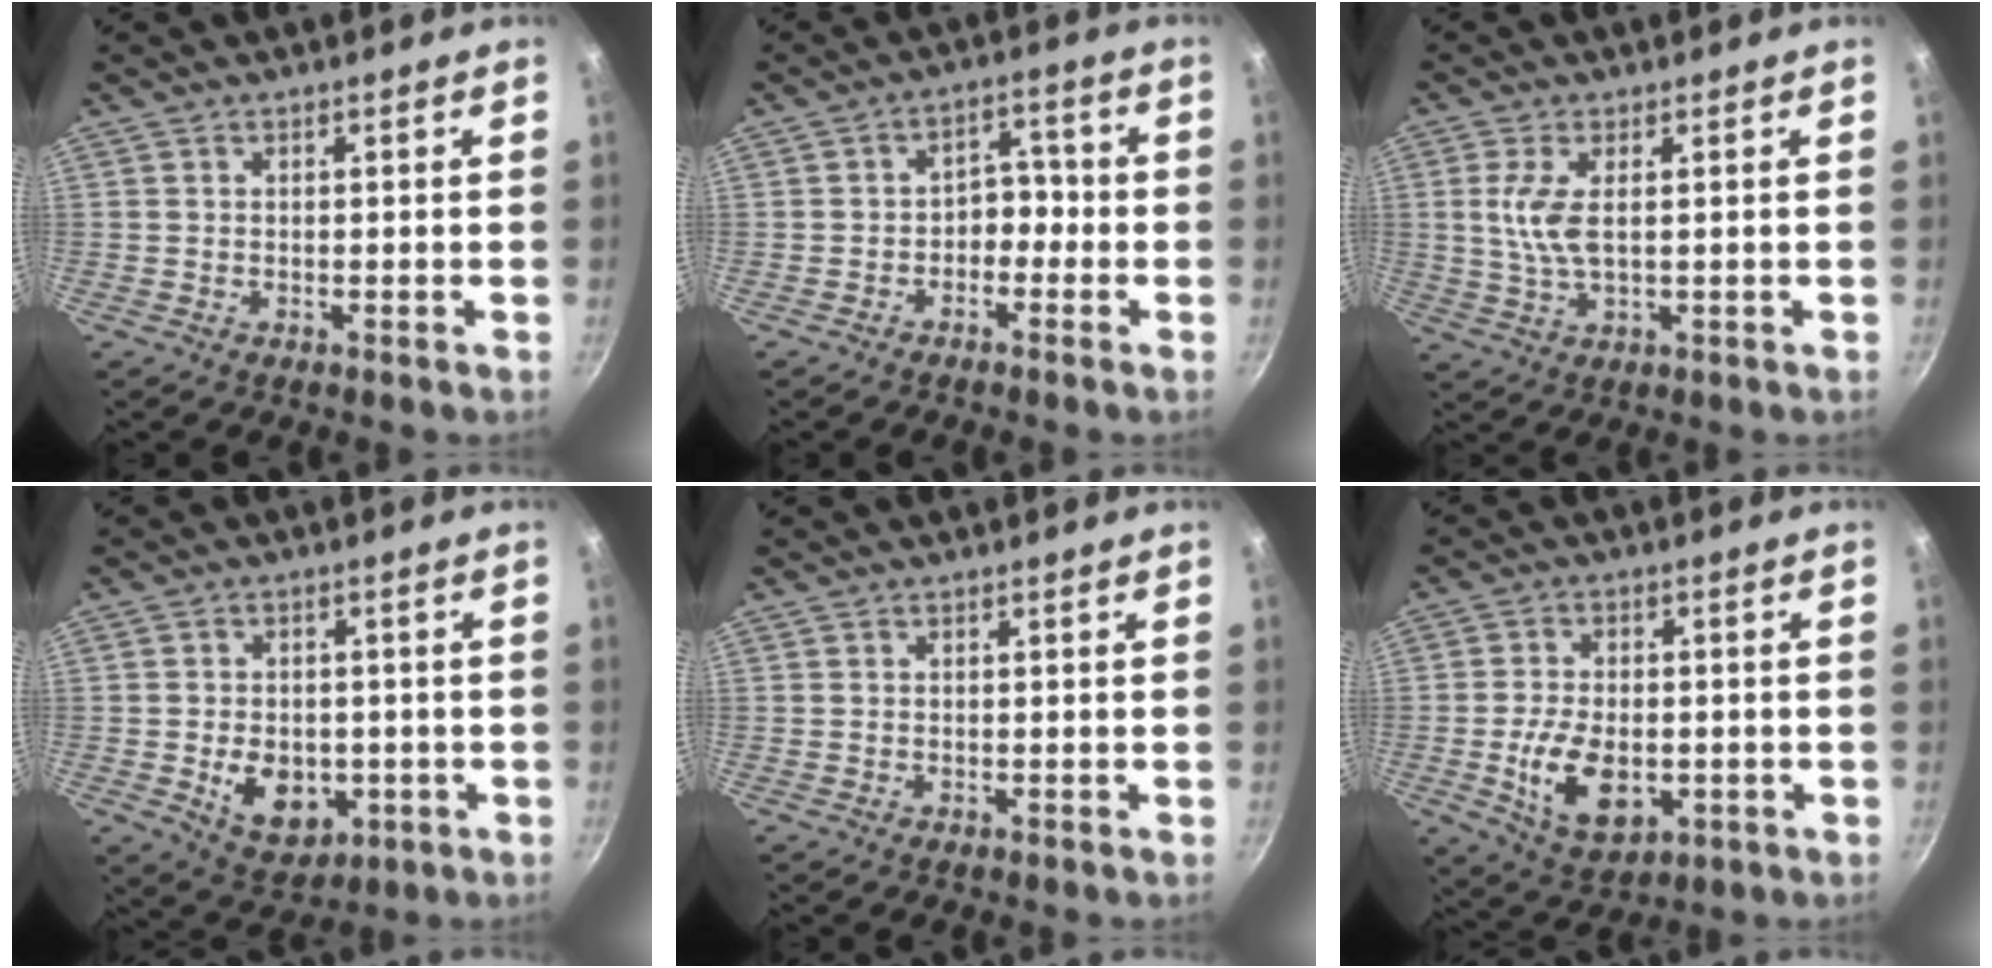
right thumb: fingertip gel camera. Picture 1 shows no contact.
{"total": 4.7, "force": [-1.6, 3.4, 2.8], "torque": [0.001, 0.031, -0.033]}
{"total": 6.3, "force": [1.0, 2.6, 5.6], "torque": [-0.120, -0.002, 0.021]}
{"total": 9.9, "force": [-2.1, 7.2, 6.5], "torque": [-0.072, -0.003, -0.018]}
{"total": 0.0}
{"total": 11.8, "force": [-2.4, 7.3, 8.9], "torque": [-0.148, 0.001, -0.030]}